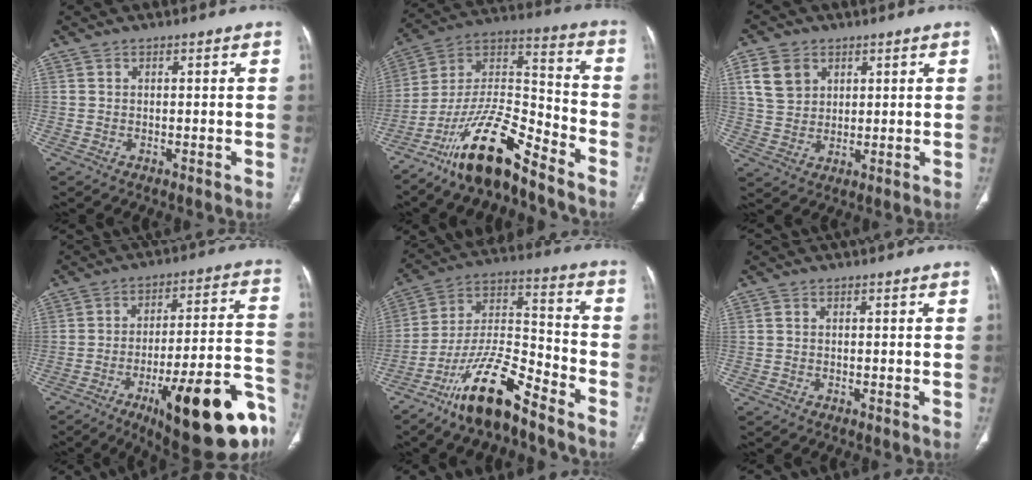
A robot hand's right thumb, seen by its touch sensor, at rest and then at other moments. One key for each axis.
{"total": 17.6, "fx": -13.0, "fy": 4.6, "fz": 10.9, "tx": -0.187, "ty": 0.088, "tz": -0.238}
{"total": 7.9, "fx": 3.4, "fy": 5.9, "fz": 3.9, "tx": -0.057, "ty": -0.008, "tz": 0.072}
{"total": 27.6, "fx": -13.4, "fy": 7.4, "fz": 23.0, "tx": -0.238, "ty": 0.069, "tz": -0.188}
{"total": 16.3, "fx": -11.8, "fy": 4.2, "fz": 10.4, "tx": -0.185, "ty": 0.080, "tz": -0.217}
{"total": 0.0}